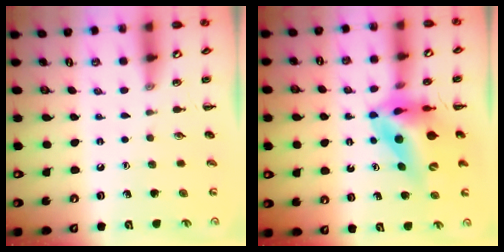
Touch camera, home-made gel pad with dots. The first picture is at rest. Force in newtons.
{"total": 12.2, "press": 11.6, "slide": 3.6}